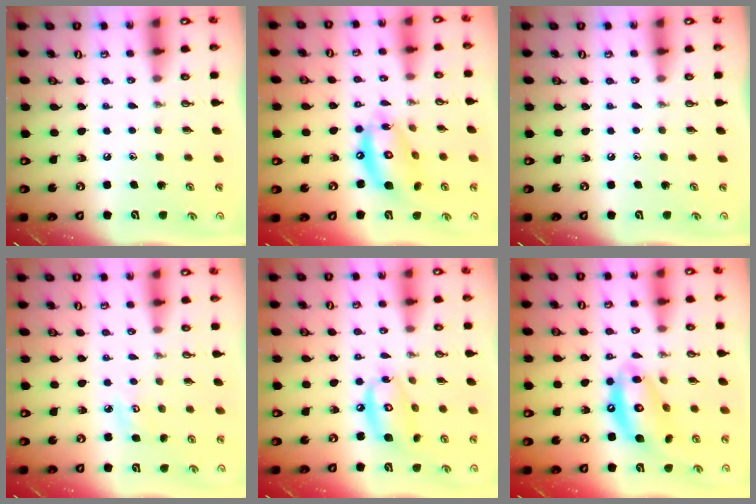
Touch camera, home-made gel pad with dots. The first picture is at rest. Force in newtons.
{"total": 14.5, "press": 14.5, "slide": 1.2}
{"total": 0.0}
{"total": 4.9, "press": 4.9, "slide": 0.6}
{"total": 11.9, "press": 11.9, "slide": 0.8}
{"total": 13.0, "press": 13.0, "slide": 1.2}